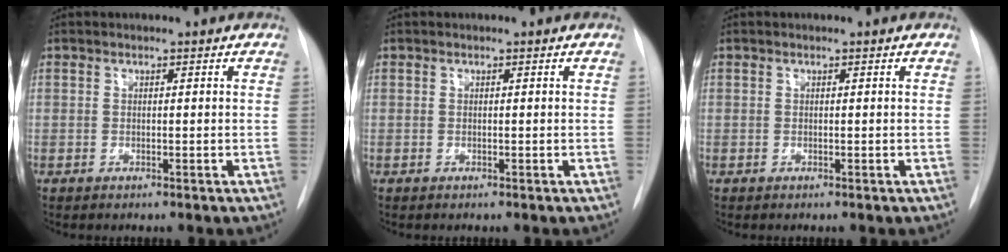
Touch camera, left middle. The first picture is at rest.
{"total": 0.0}
{"total": 0.0}